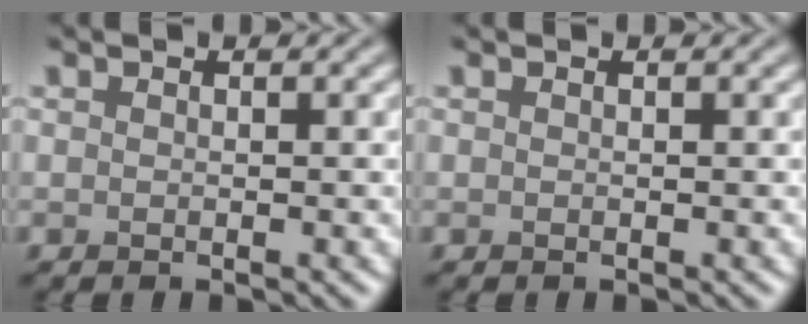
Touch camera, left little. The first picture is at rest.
{"total": 0.0}